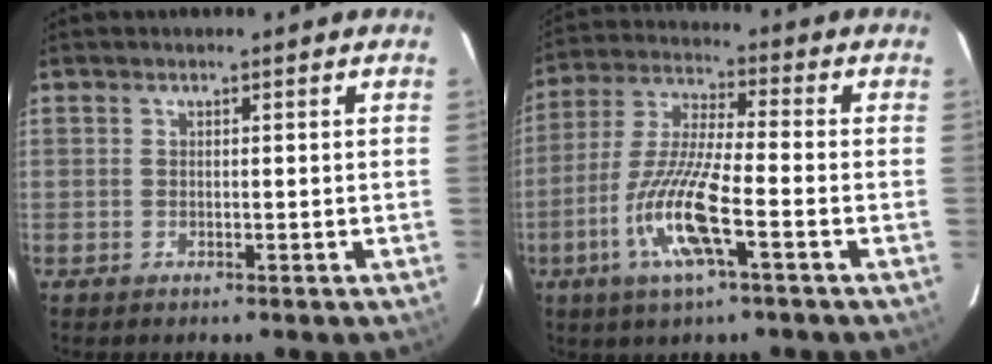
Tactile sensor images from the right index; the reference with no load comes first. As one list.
[{"total": 12.4, "force": [-4.6, 1.2, 11.4], "torque": [-0.238, -0.010, -0.090]}]